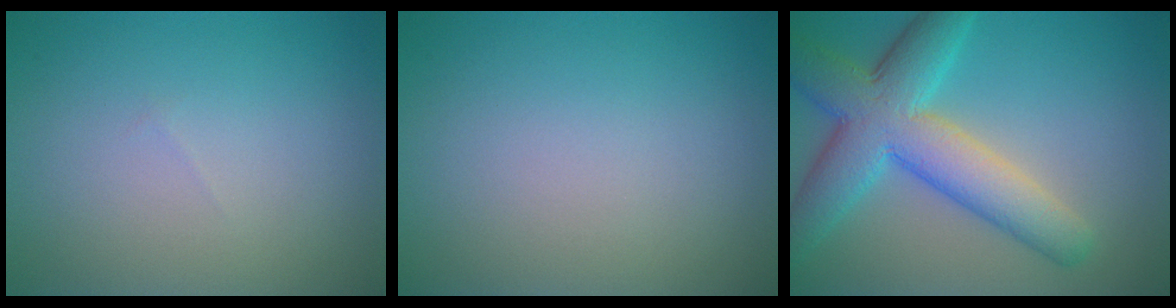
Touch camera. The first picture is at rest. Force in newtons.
{"total": 0.0}
{"total": 8.5, "press": 8.5, "slide": 0.2}